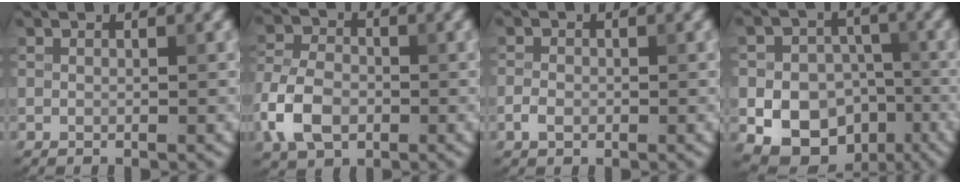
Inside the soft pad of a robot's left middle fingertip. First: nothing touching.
{"total": 6.1, "force": [-2.2, 4.1, 3.9], "torque": [-0.086, 0.002, -0.052]}
{"total": 1.6, "force": [-0.6, 1.2, 0.9], "torque": [-0.017, 0.001, -0.016]}
{"total": 12.2, "force": [-4.8, 10.0, 5.2], "torque": [-0.052, -0.035, -0.094]}